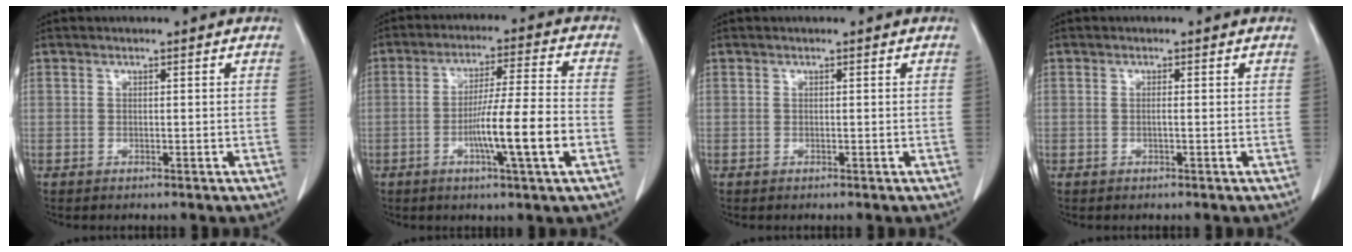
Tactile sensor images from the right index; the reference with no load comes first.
{"total": 11.2, "force": [-3.4, -0.4, 10.7], "torque": [-0.180, -0.002, -0.057]}
{"total": 0.0}
{"total": 0.6, "force": [0.0, 0.0, 0.6], "torque": [-0.009, 0.002, 0.002]}